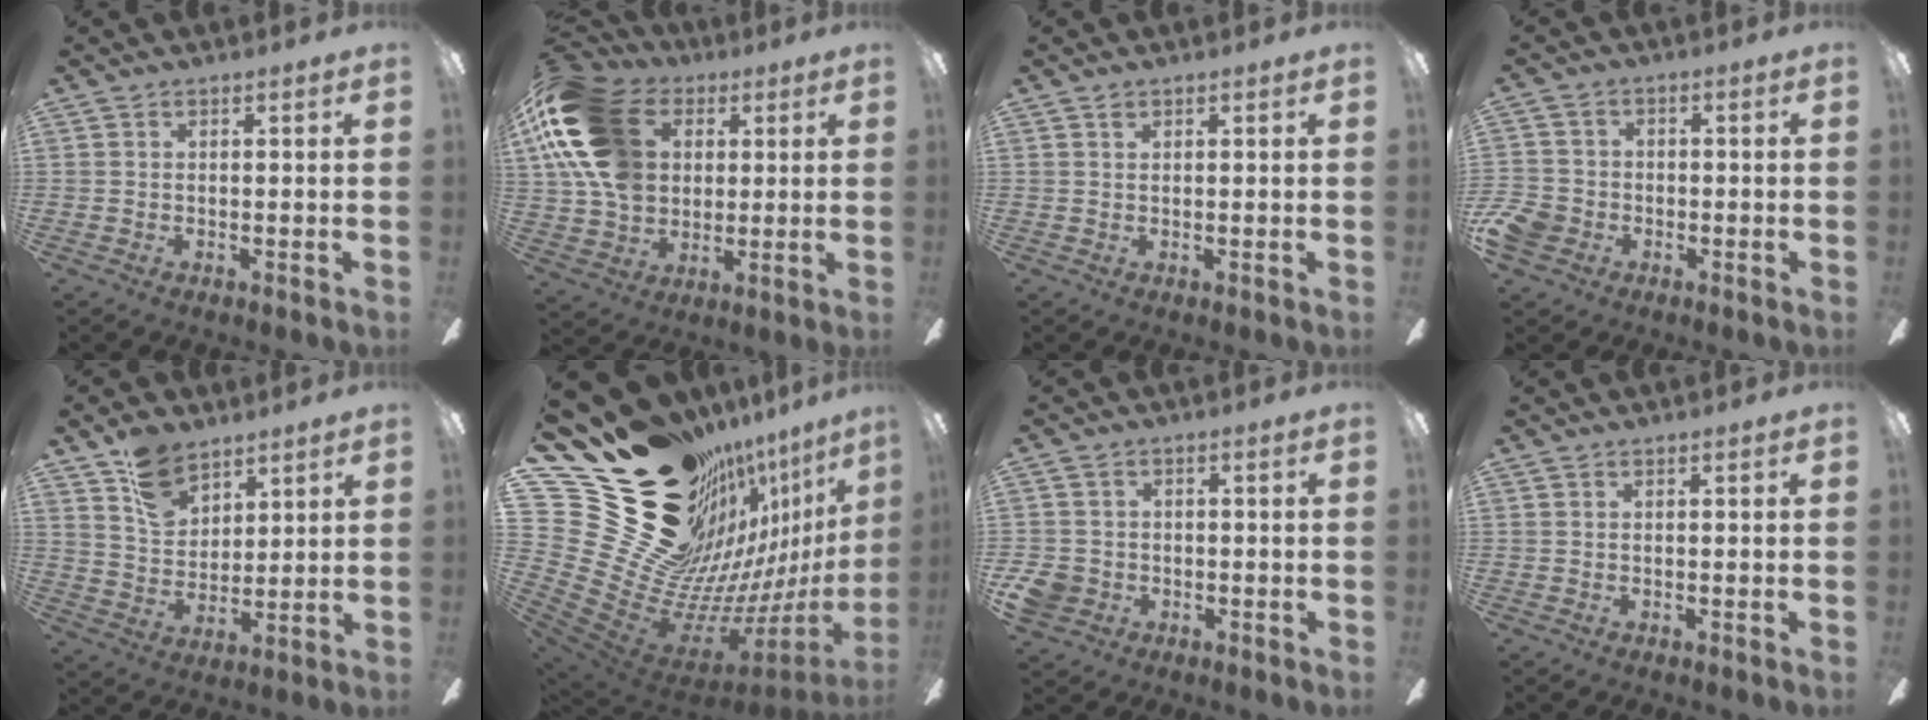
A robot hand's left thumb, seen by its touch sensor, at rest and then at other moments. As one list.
[{"total": 21.8, "force": [6.0, 15.9, 13.6], "torque": [-0.274, -0.002, 0.112]}, {"total": 0.9, "force": [0.6, 0.5, 0.4], "torque": [-0.009, 0.002, 0.011]}, {"total": 6.8, "force": [-2.7, 5.4, 3.0], "torque": [-0.081, 0.018, -0.051]}, {"total": 10.8, "force": [7.5, 6.7, 3.8], "torque": [-0.071, -0.031, 0.145]}, {"total": 36.3, "force": [17.8, 22.5, 22.2], "torque": [-0.350, -0.200, 0.425]}, {"total": 5.7, "force": [-1.7, 4.9, 2.3], "torque": [-0.058, 0.010, -0.033]}, {"total": 0.0}]